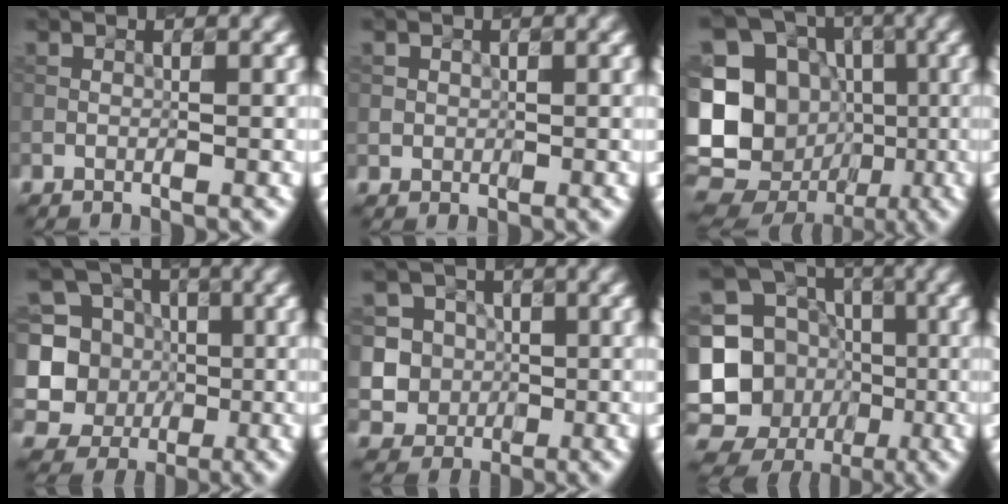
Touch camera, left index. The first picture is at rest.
{"total": 0.8, "force": [0.3, 0.6, -0.3], "torque": [0.016, -0.002, 0.008]}
{"total": 18.9, "force": [-2.7, 17.4, 6.9], "torque": [-0.181, -0.002, -0.063]}
{"total": 7.9, "force": [0.8, 7.5, 2.3], "torque": [-0.049, 0.007, -0.008]}
{"total": 6.7, "force": [0.0, 6.7, 0.9], "torque": [-0.009, 0.017, -0.011]}
{"total": 17.1, "force": [-2.0, 16.1, 5.4], "torque": [-0.131, -0.008, -0.042]}